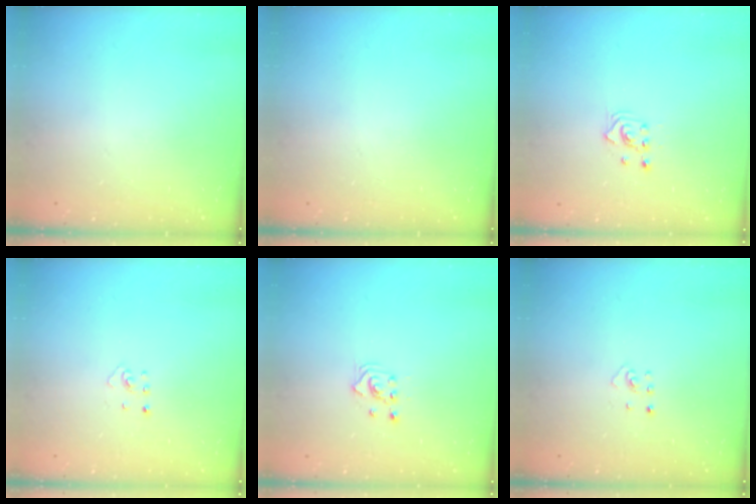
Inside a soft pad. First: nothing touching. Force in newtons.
{"total": 0.0}
{"total": 2.3, "press": 2.3, "slide": 0.3}
{"total": 2.5, "press": 2.4, "slide": 0.5}
{"total": 2.3, "press": 2.3, "slide": 0.3}
{"total": 2.5, "press": 2.4, "slide": 0.5}